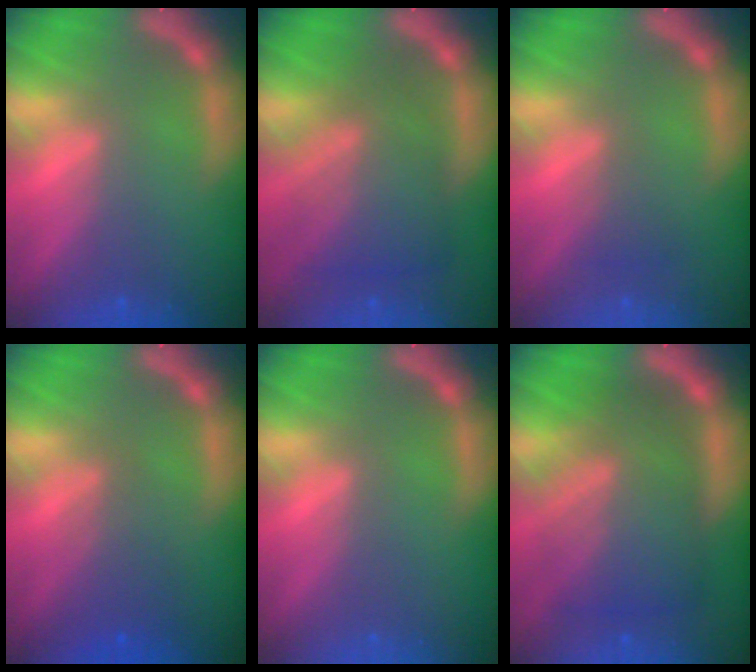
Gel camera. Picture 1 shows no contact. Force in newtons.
{"total": 7.6}
{"total": 1.5}
{"total": 3.0}
{"total": 0.0}
{"total": 9.4}